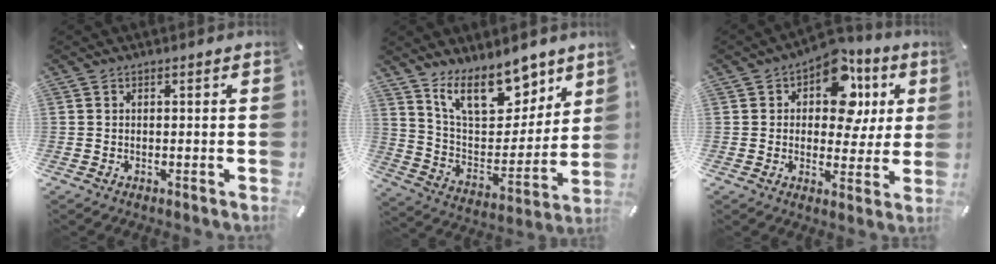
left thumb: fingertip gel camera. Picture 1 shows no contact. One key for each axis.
{"total": 17.4, "fx": 12.8, "fy": 8.5, "fz": 8.3, "tx": -0.143, "ty": -0.084, "tz": 0.232}
{"total": 14.1, "fx": 5.4, "fy": 9.2, "fz": 9.2, "tx": -0.125, "ty": -0.024, "tz": 0.094}